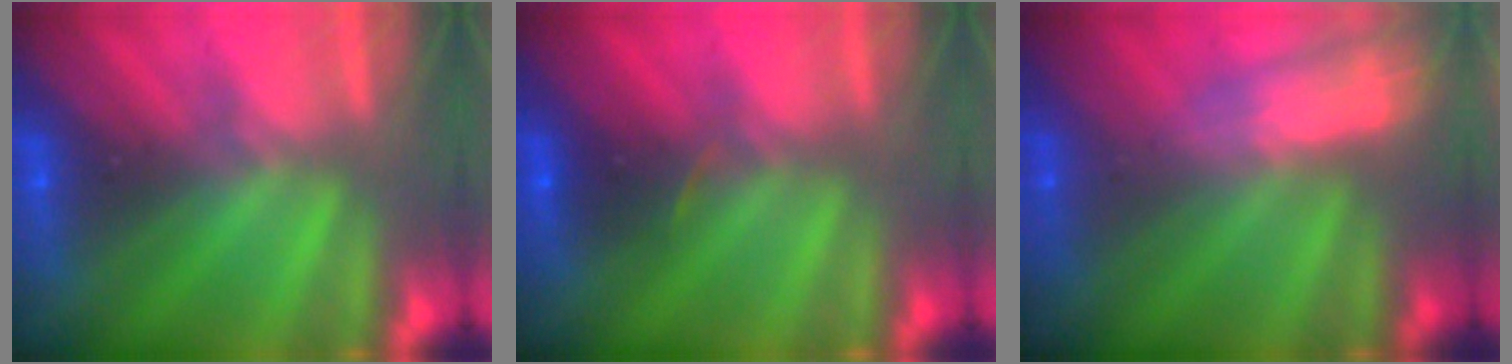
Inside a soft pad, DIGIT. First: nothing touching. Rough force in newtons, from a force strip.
{"total": 2.6}
{"total": 2.4}